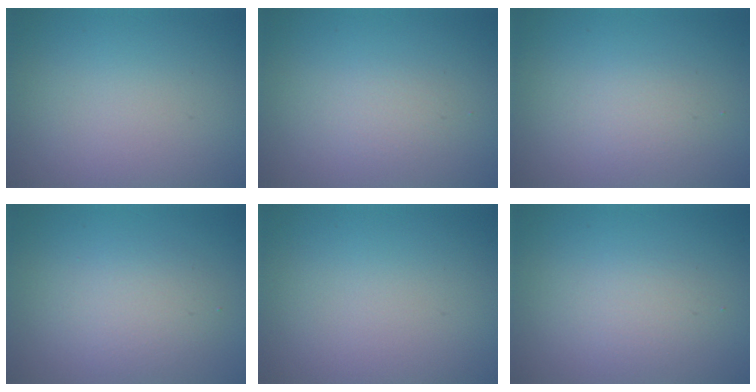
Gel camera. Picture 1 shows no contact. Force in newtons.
{"total": 1.2, "press": 1.2, "slide": 0.0}
{"total": 1.5, "press": 1.5, "slide": 0.1}
{"total": 2.7, "press": 2.7, "slide": 0.1}
{"total": 0.0}
{"total": 1.7, "press": 1.7, "slide": 0.1}